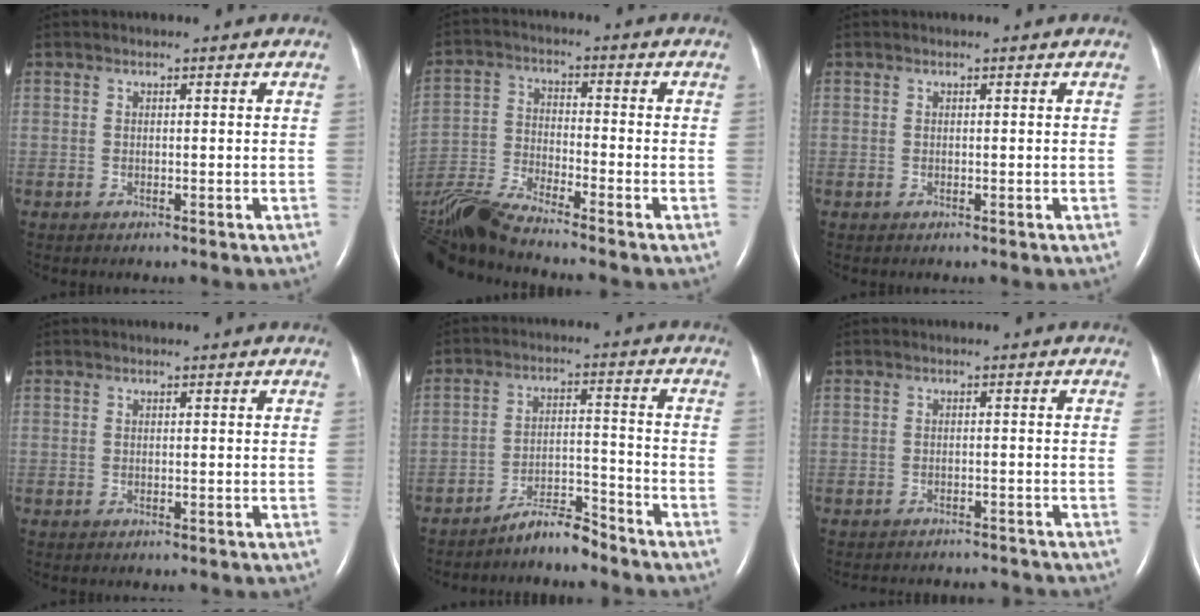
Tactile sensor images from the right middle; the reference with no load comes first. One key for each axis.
{"total": 10.4, "fx": -9.6, "fy": -1.1, "fz": 4.1, "tx": -0.090, "ty": -0.018, "tz": -0.189}
{"total": 0.0}
{"total": 0.0}
{"total": 5.1, "fx": -4.9, "fy": 0.4, "fz": 1.3, "tx": -0.020, "ty": 0.000, "tz": -0.087}
{"total": 7.5, "fx": -7.3, "fy": 1.2, "fz": 1.2, "tx": -0.019, "ty": 0.002, "tz": -0.088}